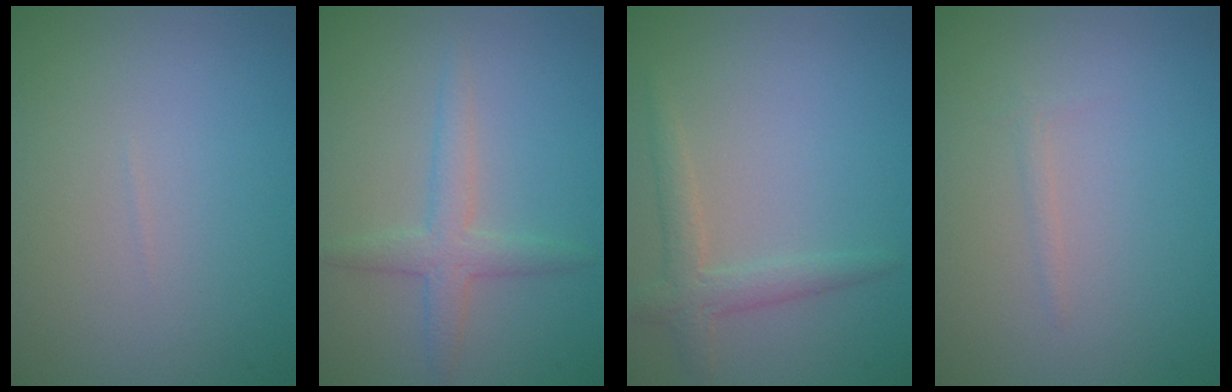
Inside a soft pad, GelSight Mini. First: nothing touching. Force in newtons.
{"total": 2.6, "press": 2.6, "slide": 0.1}
{"total": 2.3, "press": 2.3, "slide": 0.1}
{"total": 0.6, "press": 0.6, "slide": 0.0}